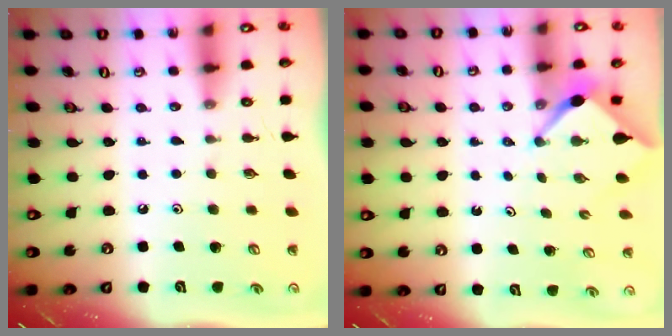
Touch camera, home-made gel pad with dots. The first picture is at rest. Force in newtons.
{"total": 2.6, "press": 2.6, "slide": 0.3}